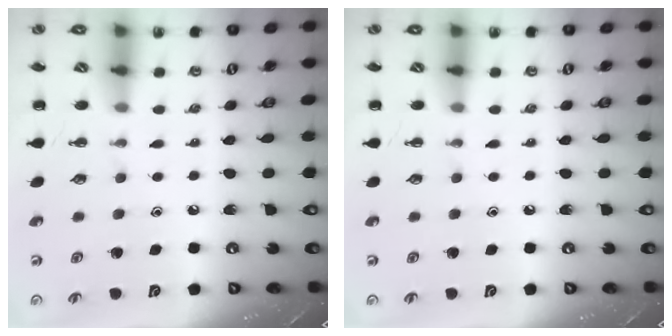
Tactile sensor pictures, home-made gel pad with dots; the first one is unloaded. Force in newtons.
{"total": 0.0}